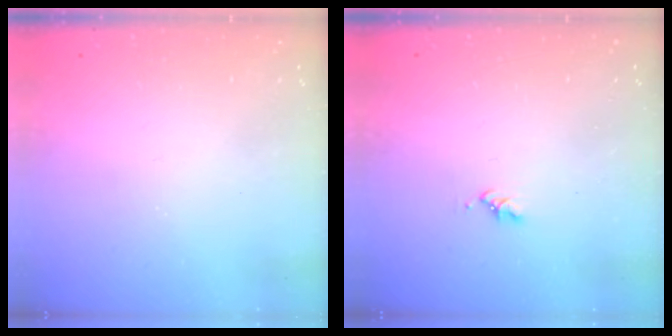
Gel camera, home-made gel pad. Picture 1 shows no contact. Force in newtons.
{"total": 1.6, "press": 1.6, "slide": 0.3}